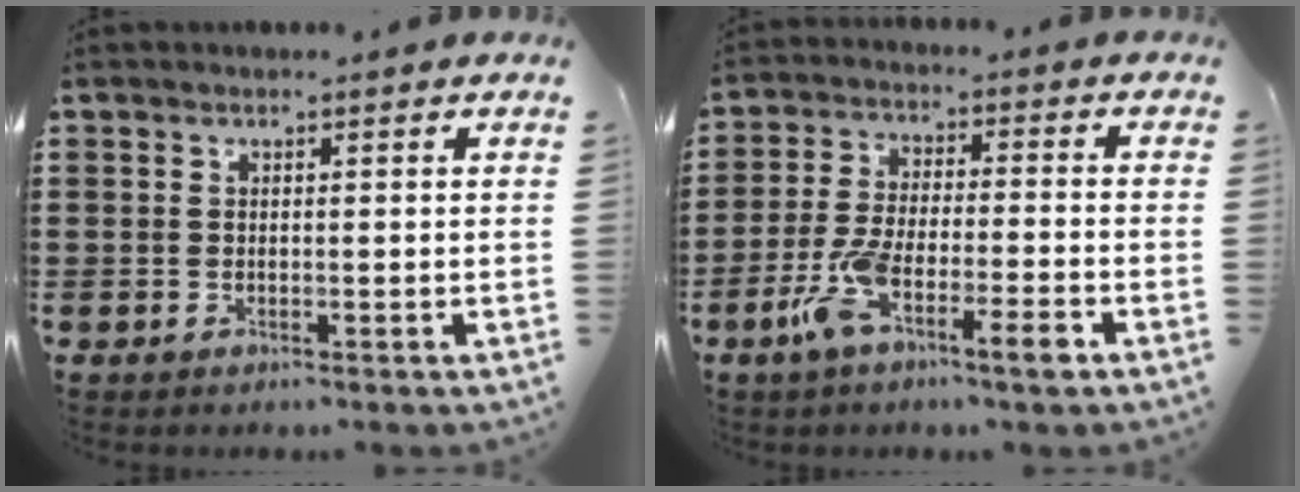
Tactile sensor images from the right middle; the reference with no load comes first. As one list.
[{"total": 8.5, "force": [-5.1, 1.7, 6.6], "torque": [-0.144, -0.006, -0.097]}]